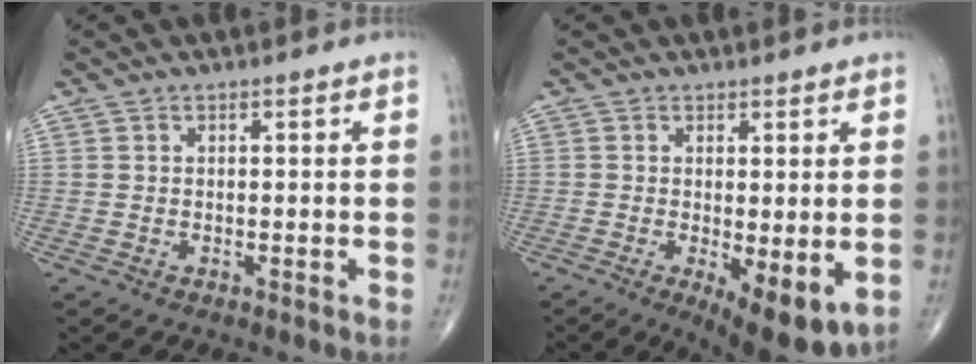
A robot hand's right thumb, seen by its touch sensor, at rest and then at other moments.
{"total": 9.1, "force": [-2.0, 3.2, 8.3], "torque": [-0.119, -0.025, -0.022]}